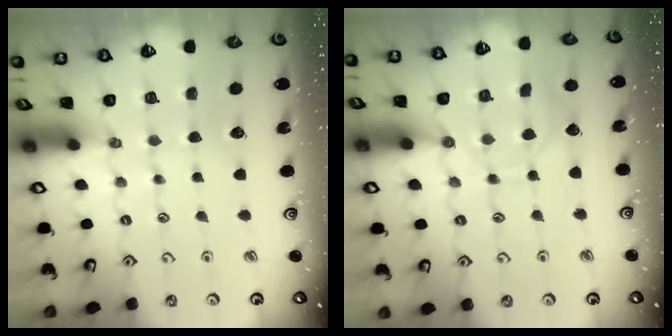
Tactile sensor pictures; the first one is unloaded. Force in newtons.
{"total": 8.0, "press": 8.0, "slide": 0.6}